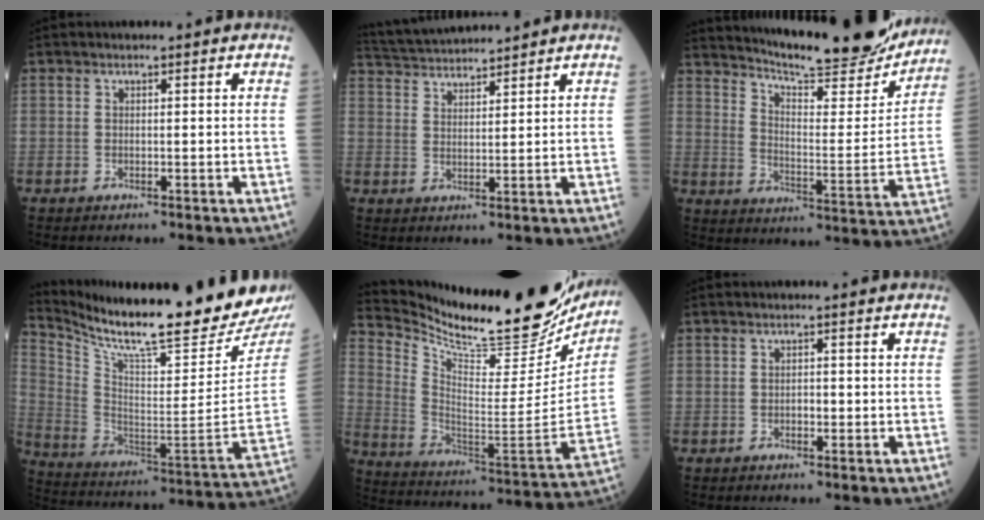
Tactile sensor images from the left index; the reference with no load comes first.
{"total": 8.2, "force": [8.0, -0.2, 1.8], "torque": [-0.047, 0.031, 0.144]}
{"total": 22.9, "force": [21.0, 2.2, 8.9], "torque": [-0.138, -0.051, 0.285]}
{"total": 24.4, "force": [21.9, -0.1, 10.8], "torque": [-0.200, -0.108, 0.331]}
{"total": 26.1, "force": [23.6, 5.0, 9.8], "torque": [-0.175, -0.070, 0.342]}
{"total": 0.8, "force": [-0.2, 0.5, 0.7], "torque": [-0.011, 0.002, -0.005]}